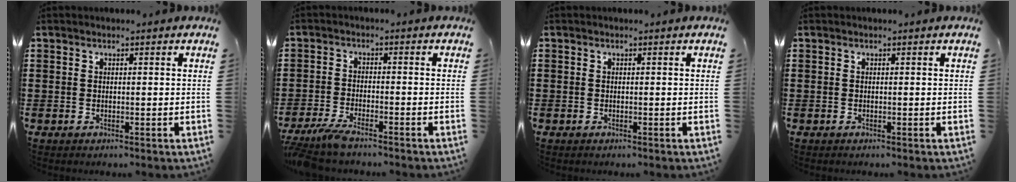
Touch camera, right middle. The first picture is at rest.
{"total": 4.0, "force": [-3.6, 0.2, 1.7], "torque": [-0.050, -0.010, -0.076]}
{"total": 0.0}
{"total": 0.0}